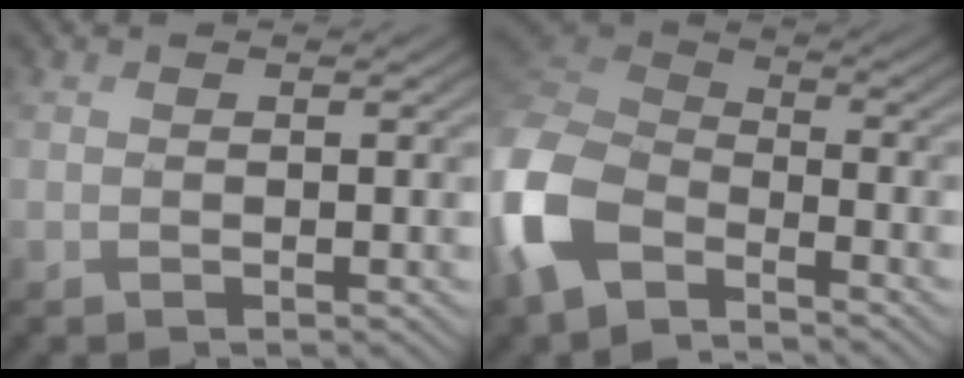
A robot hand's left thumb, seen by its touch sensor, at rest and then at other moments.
{"total": 10.8, "force": [-6.0, 5.8, 6.9], "torque": [-0.181, -0.013, -0.138]}